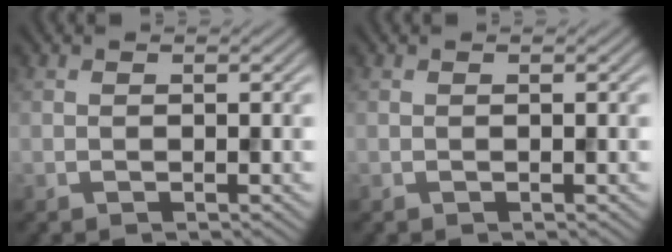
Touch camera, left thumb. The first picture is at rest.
{"total": 0.0}